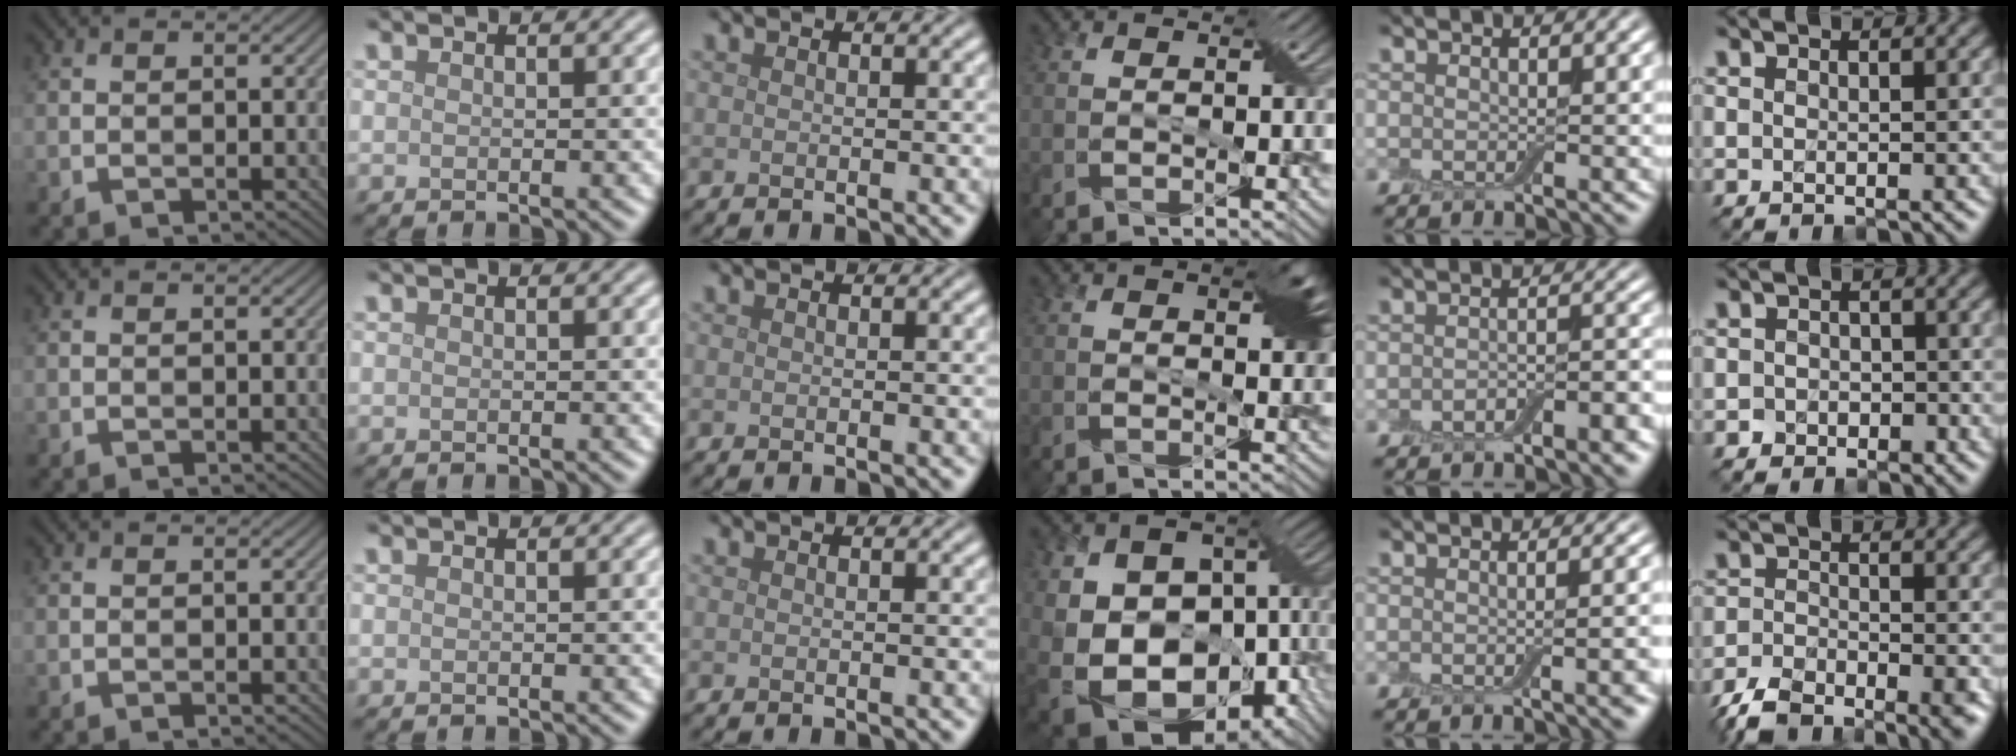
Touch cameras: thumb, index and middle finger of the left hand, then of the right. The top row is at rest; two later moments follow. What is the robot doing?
{"motion": "insert", "object": "backpack"}